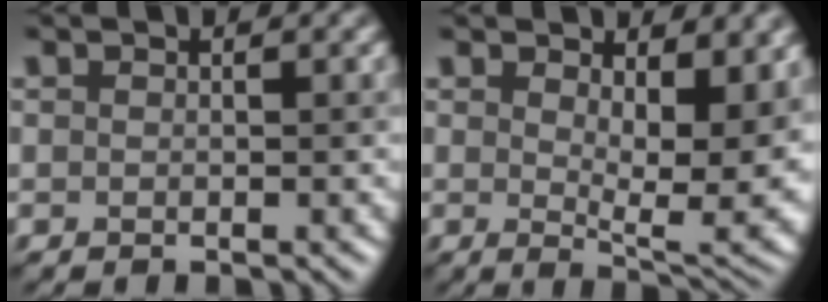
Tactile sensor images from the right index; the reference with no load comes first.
{"total": 8.7, "force": [2.2, 3.5, 7.7], "torque": [-0.108, -0.022, 0.043]}